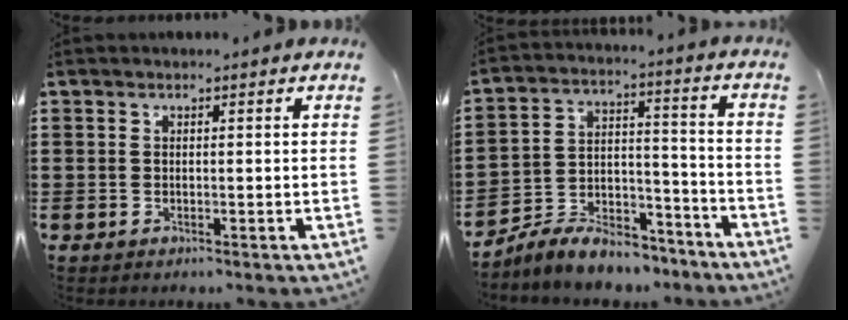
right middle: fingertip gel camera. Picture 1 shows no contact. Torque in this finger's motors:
{"motor_torque": [2.14, 0.00, 0.20, 0.08]}